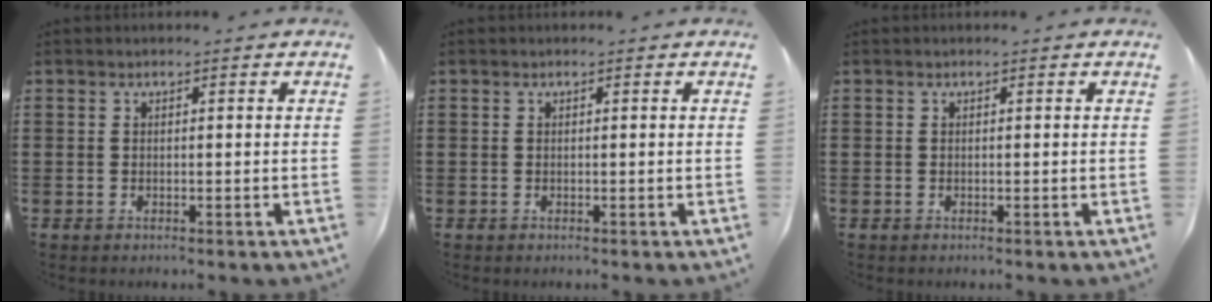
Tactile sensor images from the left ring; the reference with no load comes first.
{"total": 0.0}
{"total": 0.0}